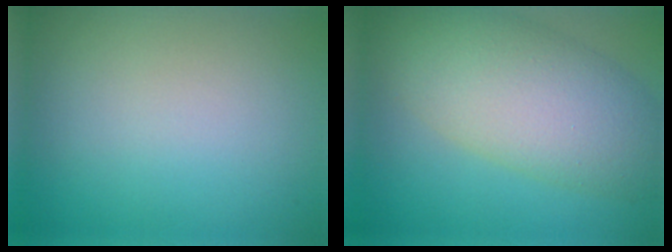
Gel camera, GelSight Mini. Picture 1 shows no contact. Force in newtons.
{"total": 8.7, "press": 8.7, "slide": 0.4}